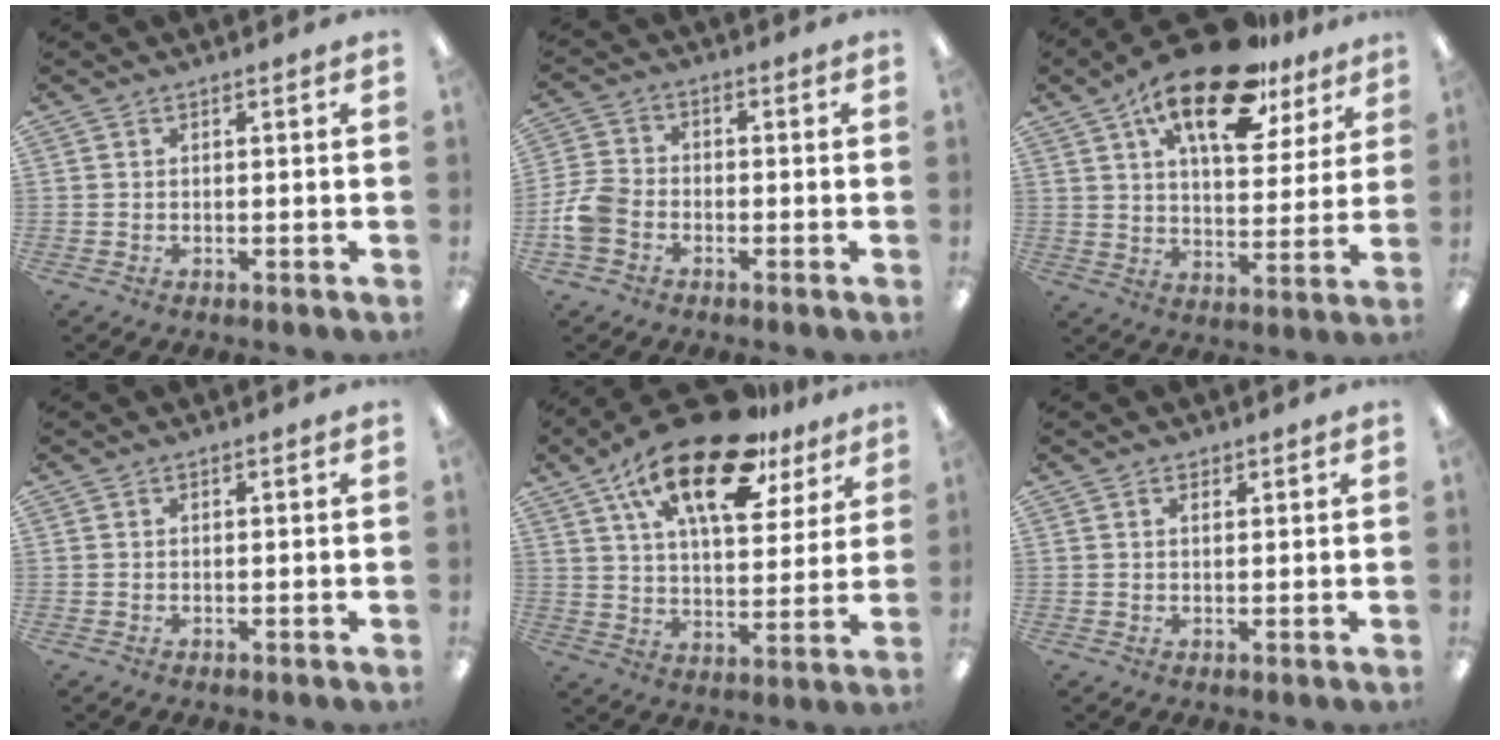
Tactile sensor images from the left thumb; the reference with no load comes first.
{"total": 7.1, "force": [-2.9, 5.2, 3.8], "torque": [-0.084, 0.020, -0.053]}
{"total": 20.1, "force": [12.9, 8.2, 13.1], "torque": [-0.212, -0.061, 0.212]}
{"total": 0.0}
{"total": 22.2, "force": [13.8, 9.4, 14.7], "torque": [-0.246, -0.063, 0.234]}
{"total": 1.2, "force": [0.8, 0.7, 0.5], "torque": [-0.003, -0.002, 0.013]}